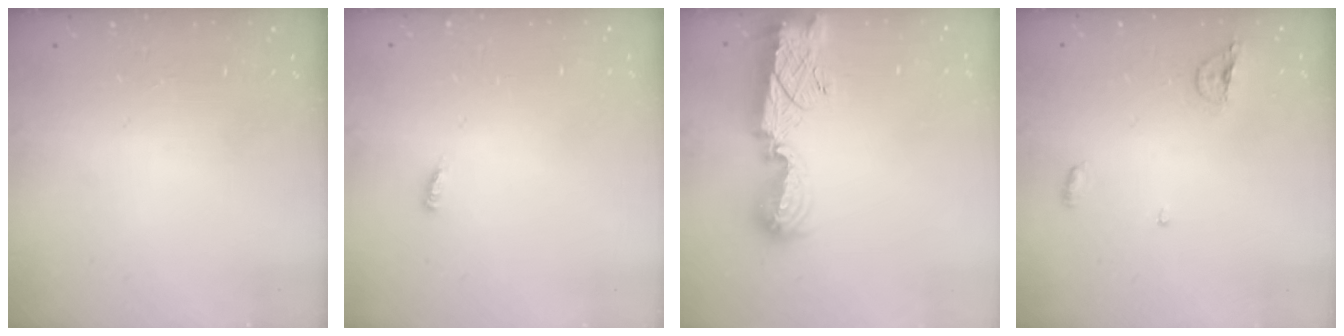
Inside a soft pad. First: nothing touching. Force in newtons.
{"total": 2.6, "press": 2.6, "slide": 0.3}
{"total": 12.3, "press": 12.3, "slide": 0.8}
{"total": 4.8, "press": 4.7, "slide": 1.1}